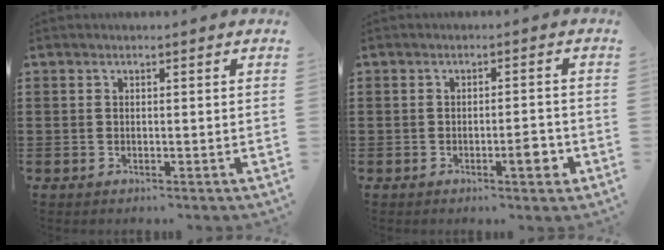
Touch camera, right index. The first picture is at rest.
{"total": 3.6, "force": [-1.5, 0.7, 3.2], "torque": [-0.041, -0.002, -0.027]}